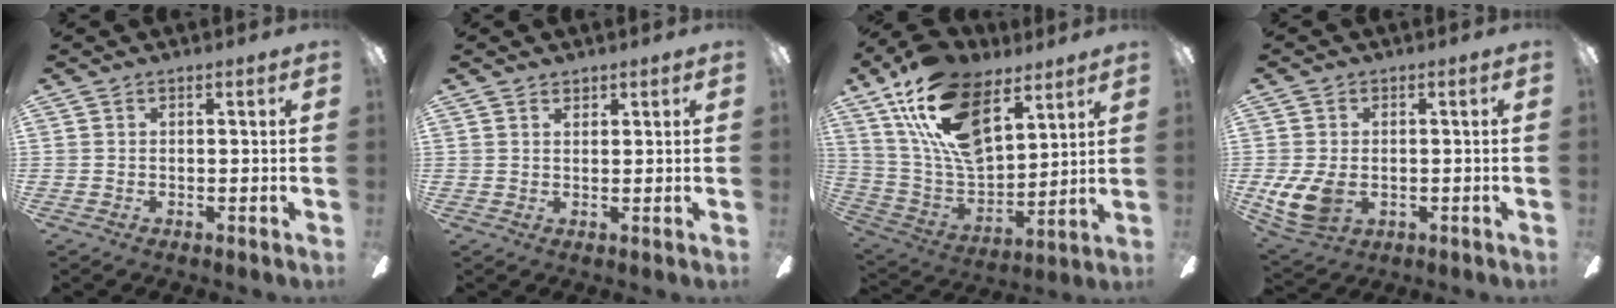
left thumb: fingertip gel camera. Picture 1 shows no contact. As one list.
[{"total": 1.2, "force": [1.1, 0.5, 0.3], "torque": [-0.008, 0.001, 0.020]}, {"total": 21.6, "force": [12.1, 11.4, 13.9], "torque": [-0.282, -0.051, 0.219]}, {"total": 8.7, "force": [-1.5, 5.9, 6.2], "torque": [-0.136, -0.004, -0.024]}]